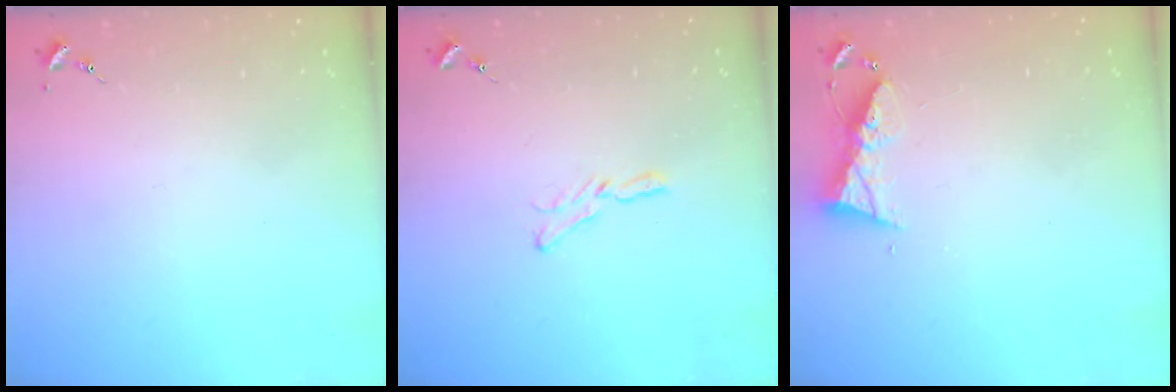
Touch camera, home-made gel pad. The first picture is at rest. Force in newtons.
{"total": 5.6, "press": 5.6, "slide": 0.5}
{"total": 7.4, "press": 7.4, "slide": 0.4}